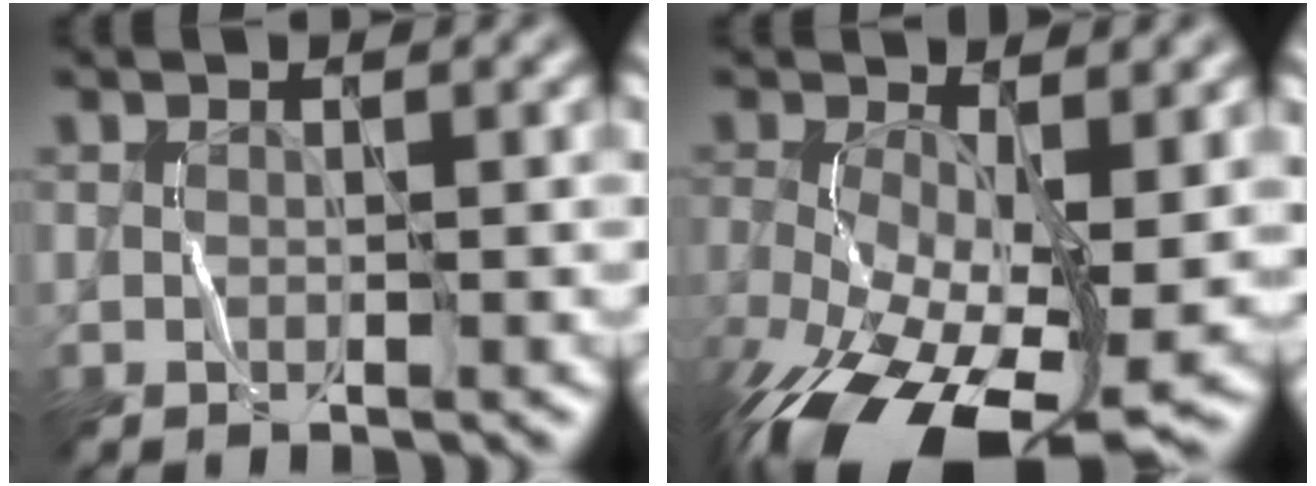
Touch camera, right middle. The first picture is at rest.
{"total": 13.7, "force": [-4.8, 6.1, 11.4], "torque": [-0.223, -0.048, -0.075]}